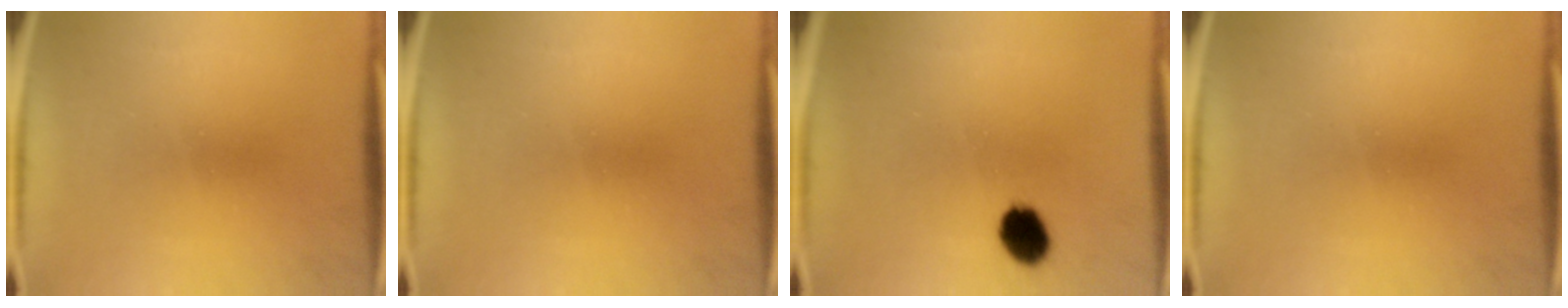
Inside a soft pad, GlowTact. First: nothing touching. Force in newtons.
{"total": 0.0}
{"total": 6.4}
{"total": 0.0}